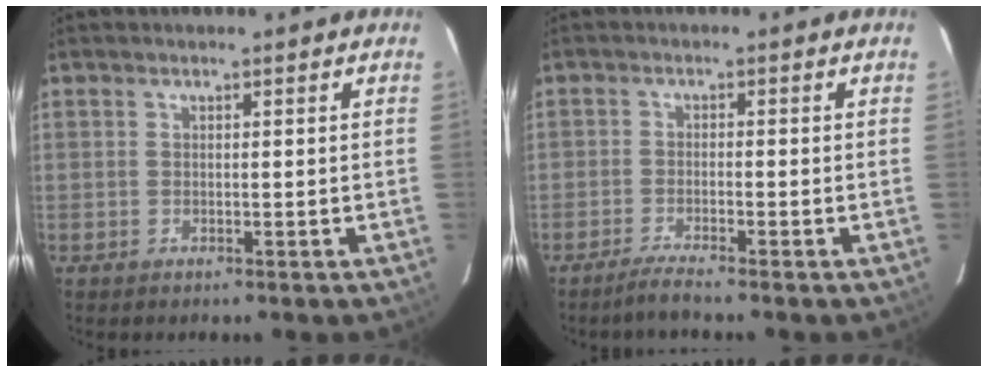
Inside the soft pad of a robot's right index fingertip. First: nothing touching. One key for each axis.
{"total": 4.0, "fx": -3.3, "fy": -0.9, "fz": 2.1, "tx": -0.044, "ty": -0.012, "tz": -0.068}